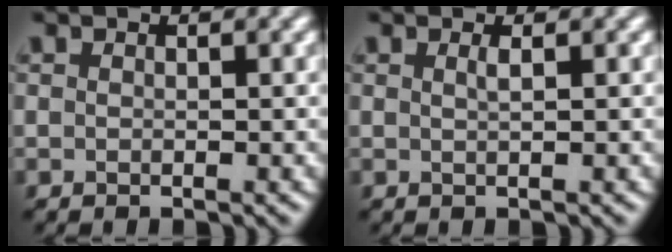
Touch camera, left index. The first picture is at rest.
{"total": 0.9, "force": [0.3, 0.3, 0.8], "torque": [-0.008, 0.003, 0.003]}